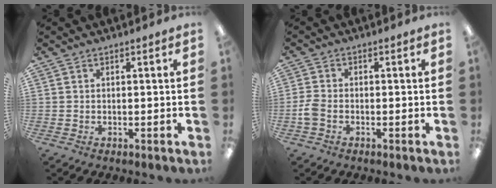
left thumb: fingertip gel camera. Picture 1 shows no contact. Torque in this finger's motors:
{"motor_torque": [-0.03, 0.04, -0.02, -0.02, 0.00]}